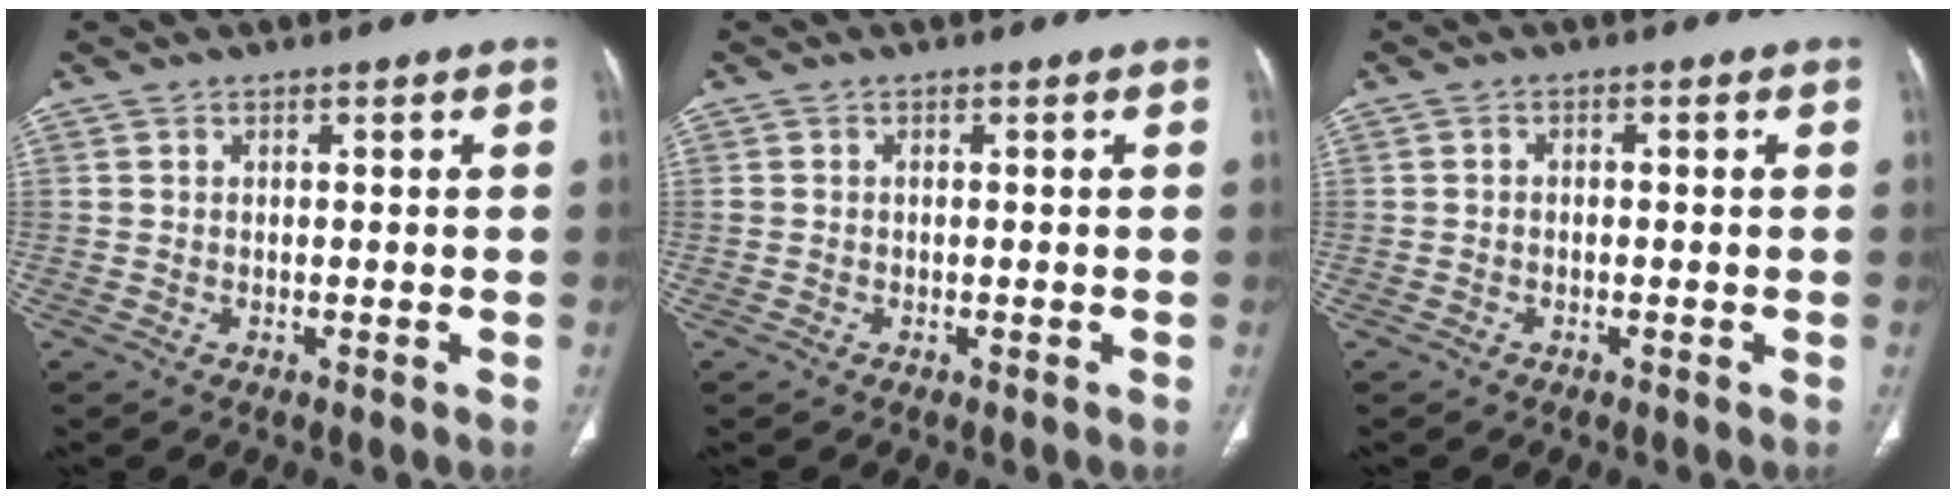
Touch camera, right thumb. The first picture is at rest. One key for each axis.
{"total": 0.0}
{"total": 0.6, "fx": -0.2, "fy": 0.4, "fz": 0.4, "tx": -0.004, "ty": 0.002, "tz": -0.008}